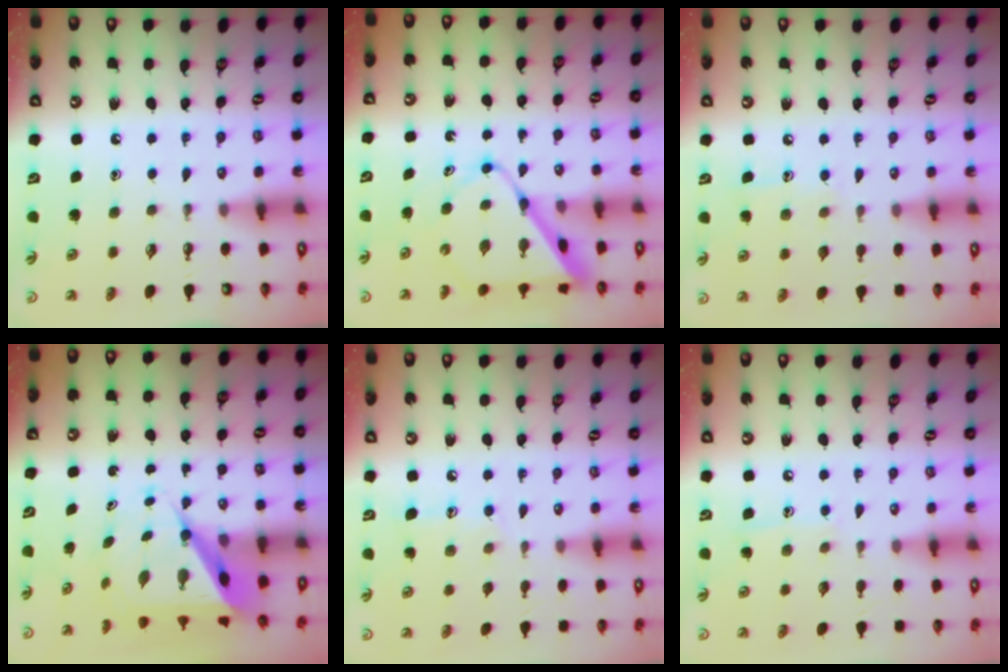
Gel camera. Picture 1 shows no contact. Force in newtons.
{"total": 10.7, "press": 10.7, "slide": 0.9}
{"total": 7.3, "press": 7.3, "slide": 0.3}
{"total": 9.0, "press": 8.9, "slide": 0.8}
{"total": 8.3, "press": 8.3, "slide": 0.6}
{"total": 6.3, "press": 6.3, "slide": 0.5}